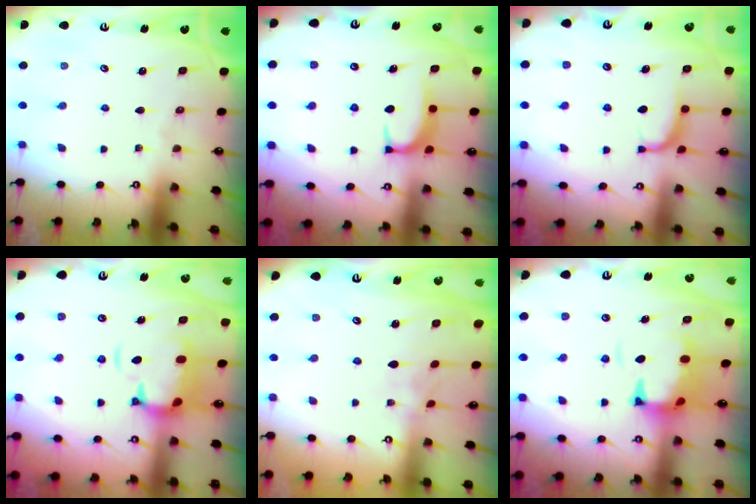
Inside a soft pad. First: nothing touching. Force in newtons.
{"total": 1.6, "press": 1.5, "slide": 0.5}
{"total": 0.8, "press": 0.7, "slide": 0.4}
{"total": 3.4, "press": 3.0, "slide": 1.6}
{"total": 3.3, "press": 3.3, "slide": 0.7}
{"total": 2.8, "press": 2.4, "slide": 1.3}